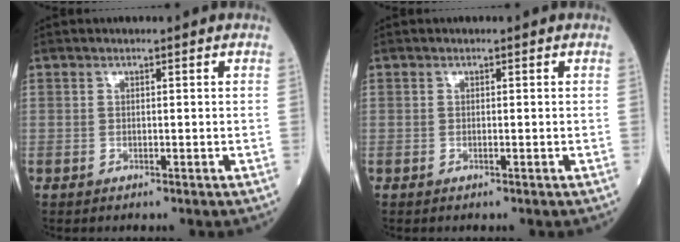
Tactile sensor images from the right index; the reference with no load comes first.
{"total": 0.0}